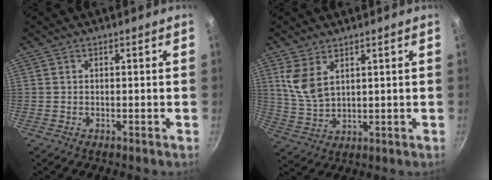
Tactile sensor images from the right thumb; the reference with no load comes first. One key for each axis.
{"total": 6.8, "fx": 3.3, "fy": 3.6, "fz": 4.7, "tx": -0.091, "ty": -0.025, "tz": 0.073}